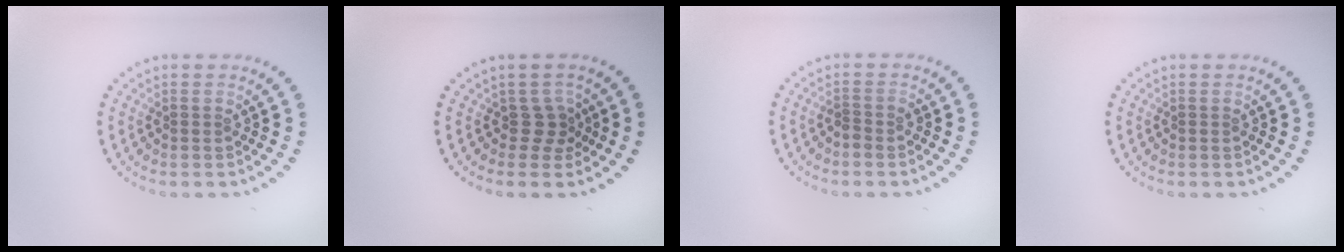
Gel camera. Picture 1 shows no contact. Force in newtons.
{"total": 1.9, "press": 1.3, "slide": 1.4}
{"total": 1.1, "press": 0.9, "slide": 0.7}
{"total": 0.0}